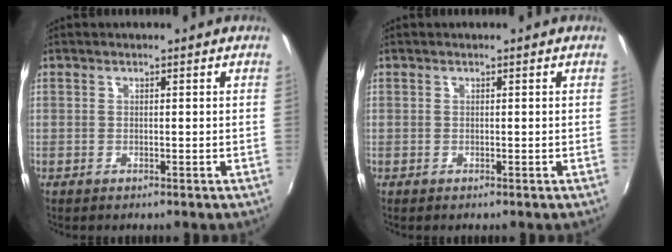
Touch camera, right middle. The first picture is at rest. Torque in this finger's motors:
{"motor_torque": [0.17, -0.13, 0.02, 0.00]}